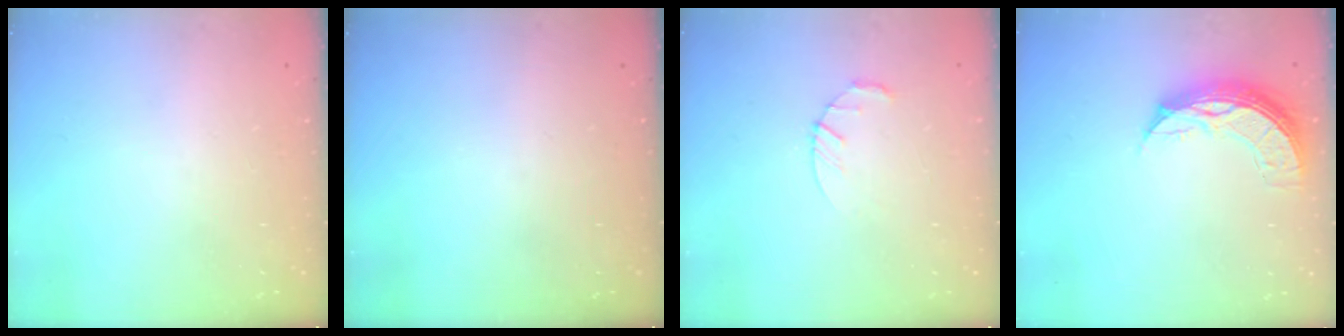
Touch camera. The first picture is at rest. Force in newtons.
{"total": 0.0}
{"total": 3.4, "press": 3.3, "slide": 0.5}
{"total": 9.2, "press": 9.2, "slide": 0.7}